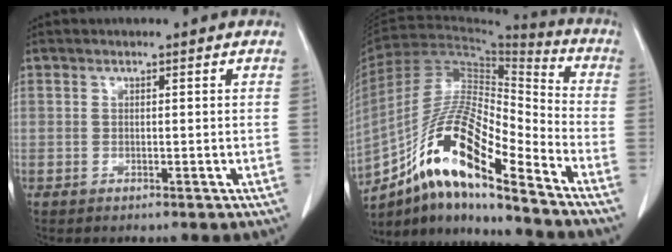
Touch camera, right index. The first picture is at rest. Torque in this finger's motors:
{"motor_torque": [1.10, -1.04, 0.28, 0.09]}